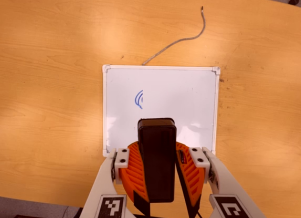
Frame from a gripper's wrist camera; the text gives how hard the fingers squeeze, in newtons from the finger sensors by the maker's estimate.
{"total": 13.8, "left": 12.5, "right": 15.2}